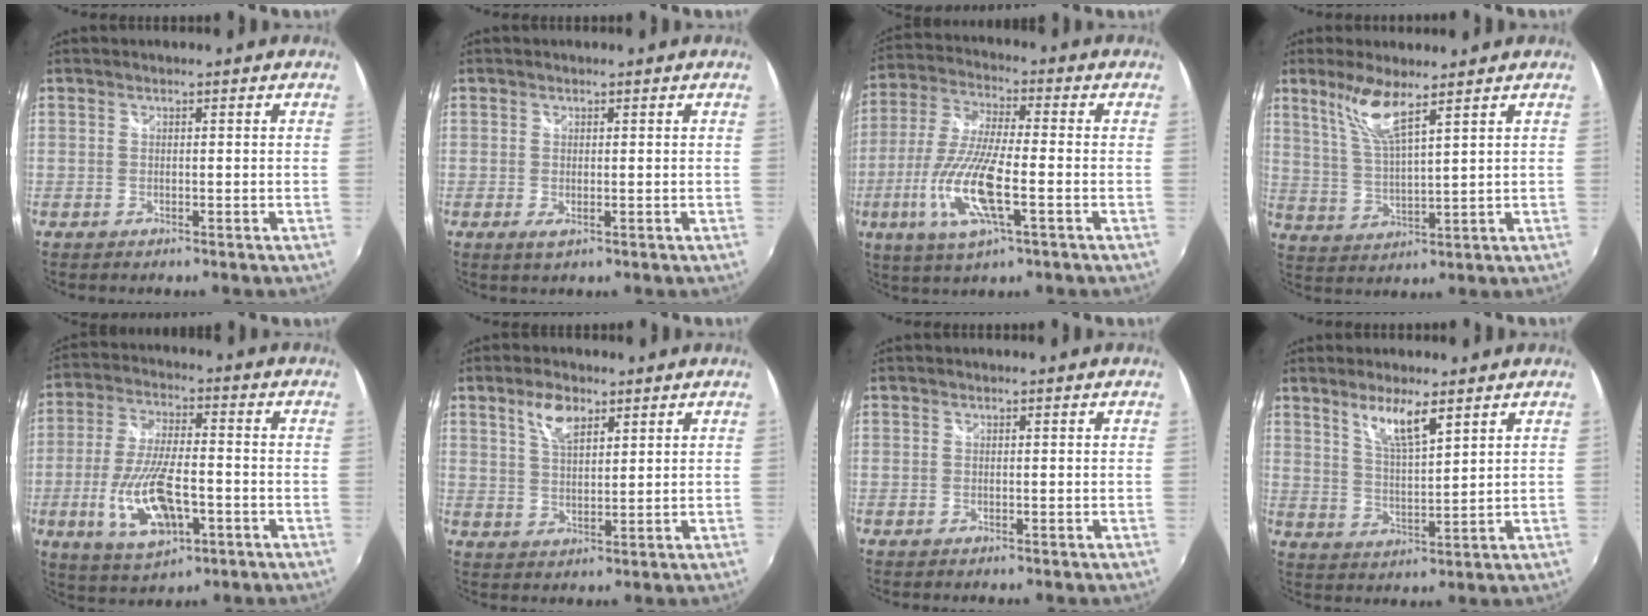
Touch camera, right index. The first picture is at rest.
{"total": 1.4, "force": [-0.2, 0.6, 1.3], "torque": [-0.026, -0.006, -0.002]}
{"total": 14.8, "force": [-4.6, 3.4, 13.7], "torque": [-0.293, -0.016, -0.090]}
{"total": 7.7, "force": [5.2, 0.8, 5.7], "torque": [-0.117, -0.002, 0.111]}
{"total": 14.3, "force": [-4.5, 5.6, 12.3], "torque": [-0.254, -0.015, -0.075]}
{"total": 5.8, "force": [3.4, 2.6, 3.9], "torque": [-0.070, 0.008, 0.063]}
{"total": 0.0}
{"total": 6.8, "force": [4.4, 1.0, 5.0], "torque": [-0.093, -0.005, 0.085]}